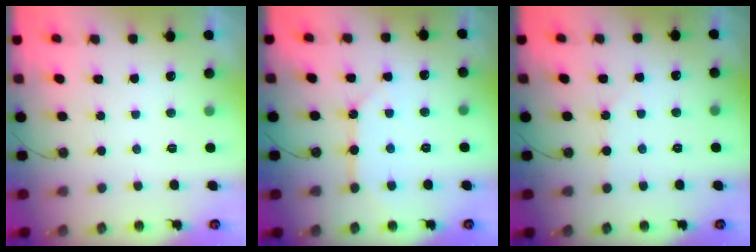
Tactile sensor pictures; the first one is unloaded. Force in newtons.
{"total": 9.6, "press": 9.5, "slide": 0.9}
{"total": 2.8, "press": 2.7, "slide": 0.5}